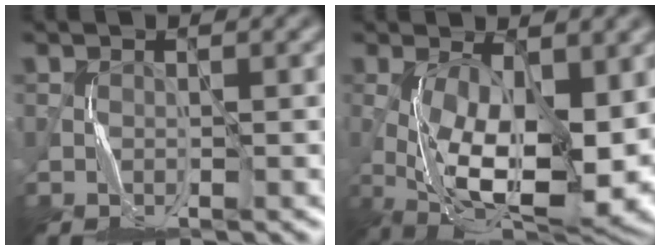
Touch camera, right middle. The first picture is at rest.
{"total": 14.7, "force": [-2.3, 5.9, 13.3], "torque": [-0.224, -0.013, -0.030]}